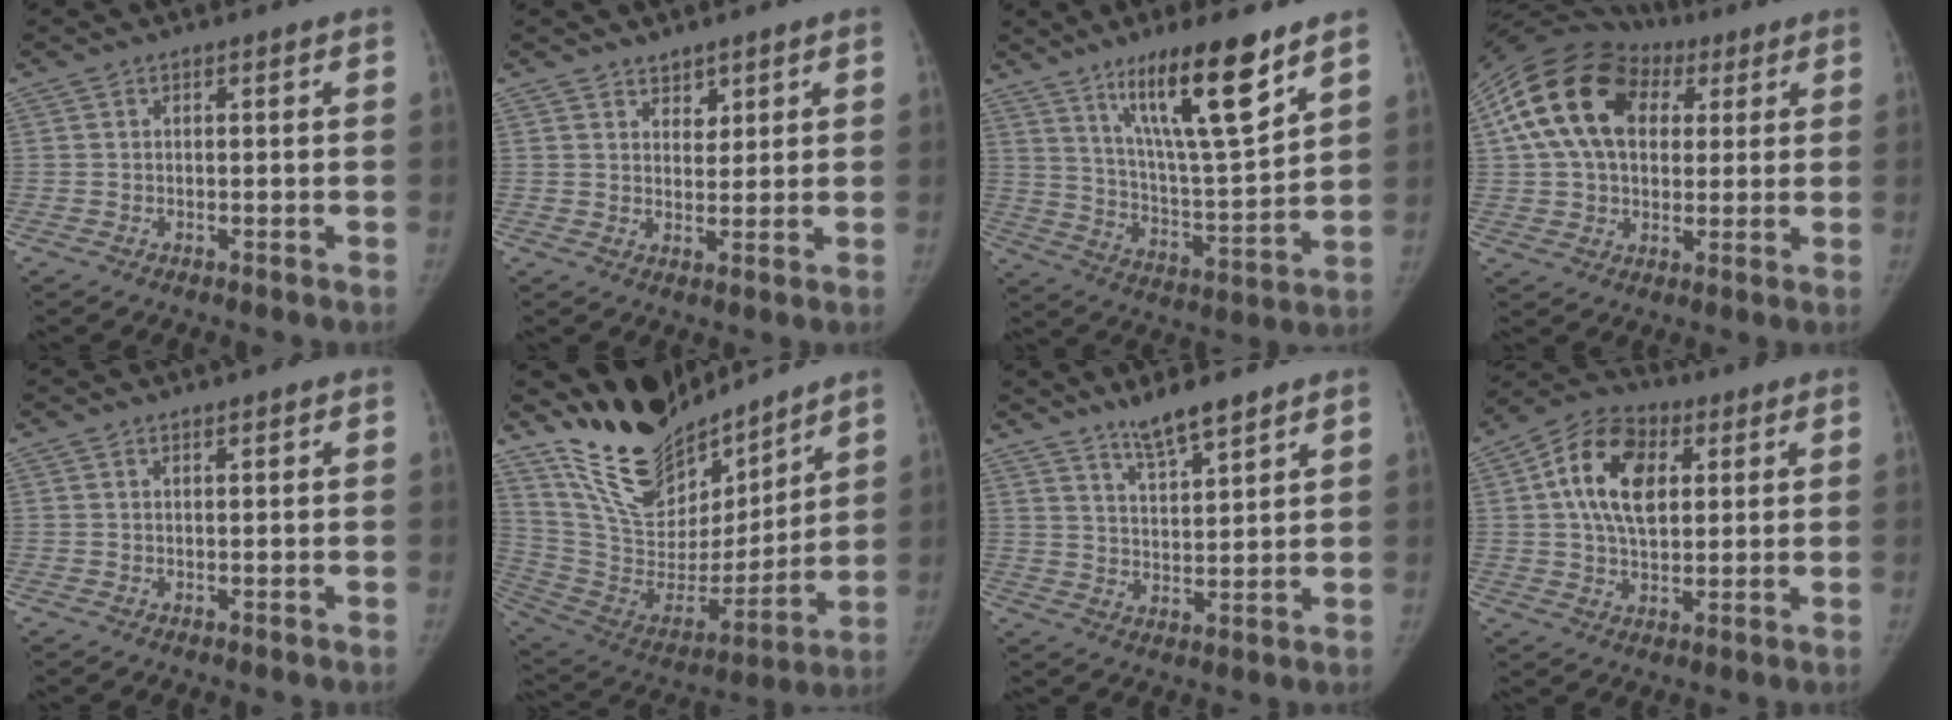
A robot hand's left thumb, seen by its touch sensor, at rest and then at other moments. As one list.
[{"total": 3.2, "force": [2.4, 1.9, 0.8], "torque": [0.011, -0.017, 0.040]}, {"total": 17.9, "force": [11.2, 2.8, 13.6], "torque": [-0.212, -0.067, 0.200]}, {"total": 20.9, "force": [6.1, 14.4, 13.8], "torque": [-0.254, 0.034, 0.101]}, {"total": 0.6, "force": [0.5, 0.1, 0.3], "torque": [-0.005, -0.003, 0.008]}, {"total": 22.9, "force": [19.2, 9.0, 8.6], "torque": [-0.111, -0.113, 0.346]}, {"total": 7.4, "force": [6.0, 1.0, 4.2], "torque": [-0.069, -0.042, 0.112]}, {"total": 13.5, "force": [3.6, 8.5, 9.9], "torque": [-0.157, 0.002, 0.055]}]